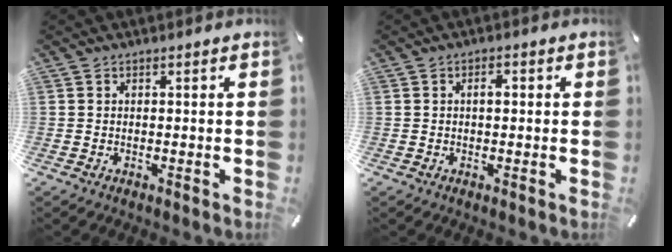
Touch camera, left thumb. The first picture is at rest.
{"total": 1.9, "force": [0.1, 0.9, 1.6], "torque": [-0.023, 0.002, -0.001]}